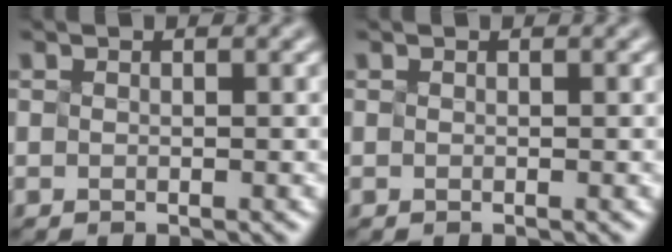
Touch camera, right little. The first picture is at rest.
{"total": 0.0}